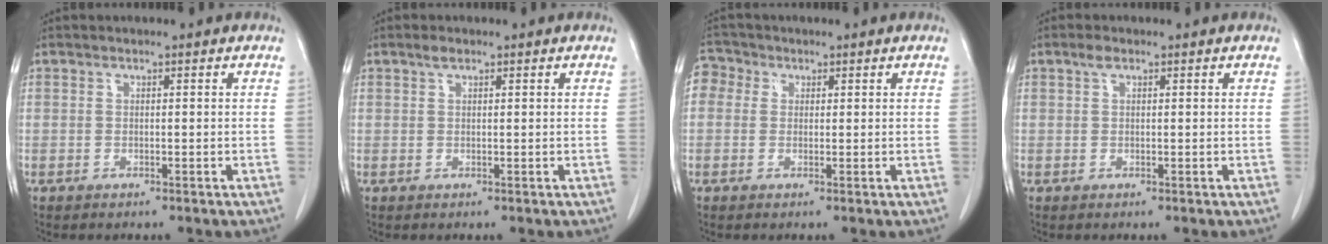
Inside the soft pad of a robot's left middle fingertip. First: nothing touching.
{"total": 1.1, "force": [0.8, 0.3, 0.7], "torque": [-0.014, 0.004, 0.016]}
{"total": 3.8, "force": [1.1, 3.4, 1.2], "torque": [-0.025, 0.016, 0.017]}
{"total": 1.2, "force": [0.7, 0.5, 0.8], "torque": [-0.015, 0.009, 0.013]}